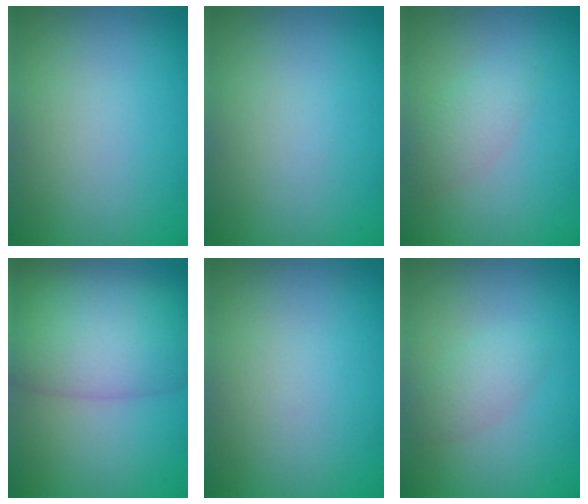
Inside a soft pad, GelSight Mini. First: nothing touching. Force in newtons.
{"total": 0.0}
{"total": 2.0, "press": 2.0, "slide": 0.1}
{"total": 8.7, "press": 8.7, "slide": 0.5}
{"total": 0.0}
{"total": 1.8, "press": 1.8, "slide": 0.1}